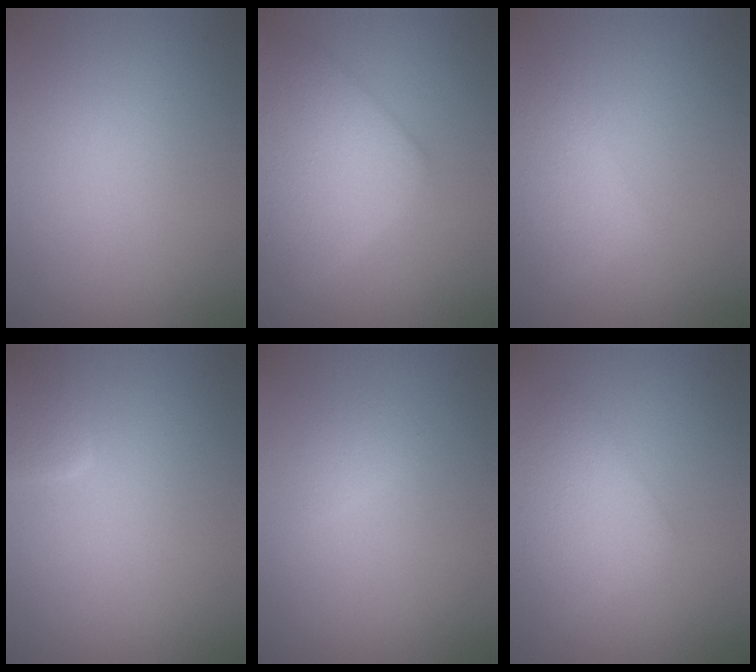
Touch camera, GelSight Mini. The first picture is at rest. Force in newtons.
{"total": 5.0, "press": 5.0, "slide": 0.3}
{"total": 2.8, "press": 2.8, "slide": 0.2}
{"total": 1.6, "press": 1.6, "slide": 0.1}
{"total": 0.8, "press": 0.8, "slide": 0.1}
{"total": 2.9, "press": 2.9, "slide": 0.0}